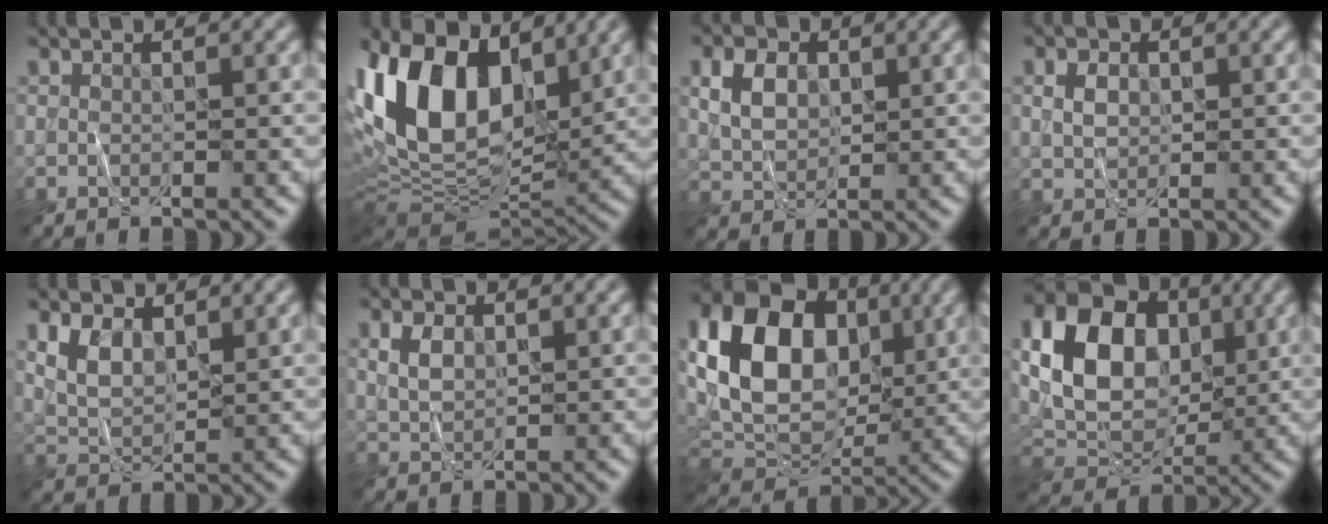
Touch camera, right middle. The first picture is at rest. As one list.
[{"total": 14.5, "force": [3.8, 8.5, 11.1], "torque": [-0.223, 0.014, 0.062]}, {"total": 3.6, "force": [1.1, 2.5, 2.3], "torque": [-0.053, 0.004, 0.022]}, {"total": 1.9, "force": [0.4, 1.4, 1.2], "torque": [-0.027, 0.003, 0.010]}, {"total": 3.4, "force": [1.7, 1.9, 2.2], "torque": [-0.054, -0.002, 0.038]}, {"total": 2.3, "force": [0.9, 1.5, 1.5], "torque": [-0.039, 0.002, 0.020]}, {"total": 12.6, "force": [2.5, 8.9, 8.5], "torque": [-0.159, 0.009, 0.038]}, {"total": 10.4, "force": [2.1, 7.5, 6.9], "torque": [-0.134, 0.002, 0.031]}]